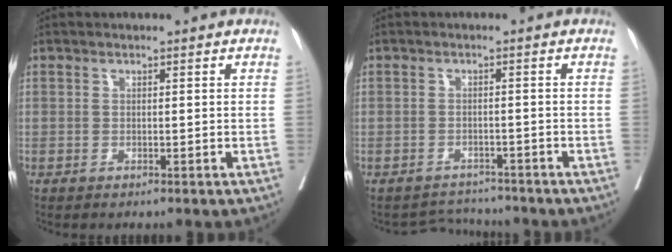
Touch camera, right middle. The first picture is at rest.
{"total": 3.2, "force": [-2.9, 0.2, -1.3], "torque": [0.020, 0.005, -0.044]}